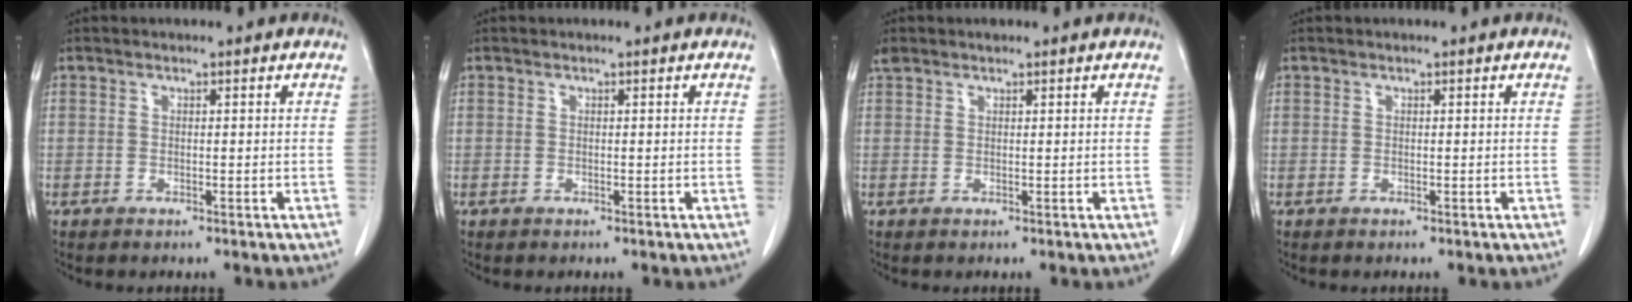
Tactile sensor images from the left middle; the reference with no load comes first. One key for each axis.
{"total": 0.0}
{"total": 1.3, "fx": 1.1, "fy": 0.5, "fz": 0.3, "tx": -0.015, "ty": 0.017, "tz": 0.024}
{"total": 0.0}